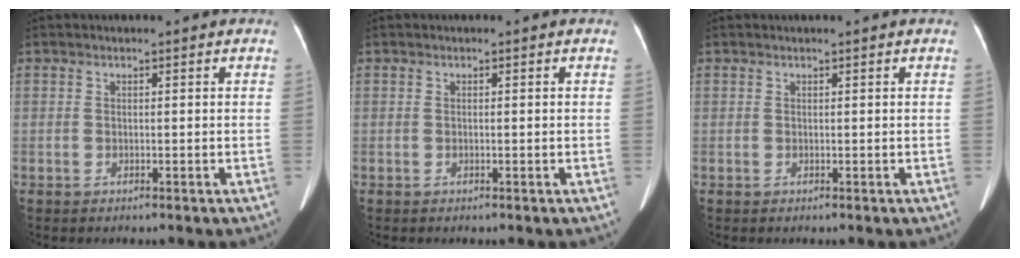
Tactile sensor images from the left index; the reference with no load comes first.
{"total": 0.0}
{"total": 0.0}